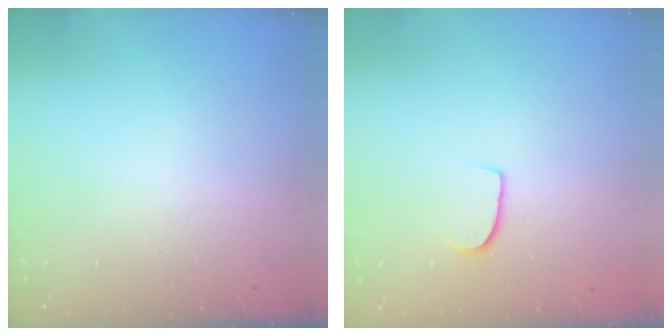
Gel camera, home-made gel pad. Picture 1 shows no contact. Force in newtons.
{"total": 6.8, "press": 6.8, "slide": 0.4}